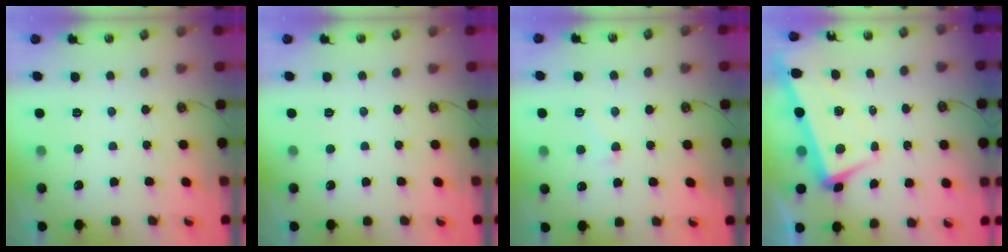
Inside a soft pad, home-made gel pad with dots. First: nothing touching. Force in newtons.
{"total": 0.0}
{"total": 2.3, "press": 2.1, "slide": 0.9}
{"total": 2.1, "press": 0.4, "slide": 2.0}